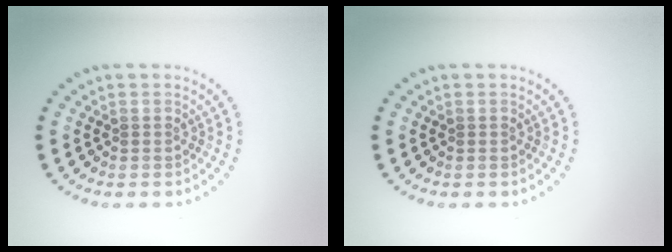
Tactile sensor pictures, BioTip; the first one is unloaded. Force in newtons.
{"total": 0.0}